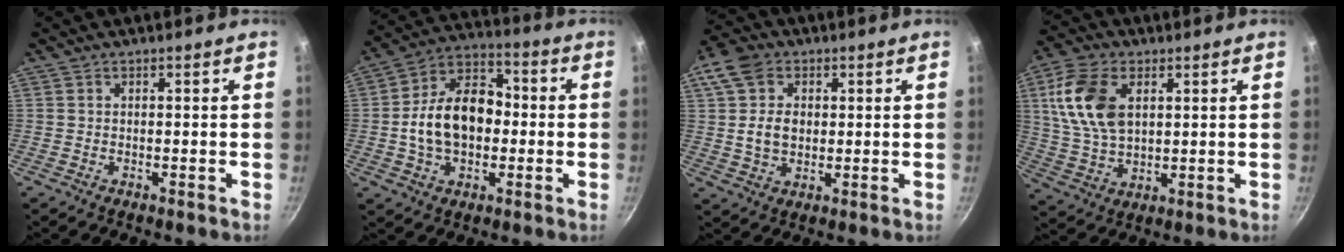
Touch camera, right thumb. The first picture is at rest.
{"total": 15.8, "force": [-1.0, 10.9, 11.4], "torque": [-0.160, 0.036, -0.029]}
{"total": 9.8, "force": [1.6, 7.4, 6.2], "torque": [-0.097, 0.005, 0.021]}
{"total": 13.8, "force": [3.9, 8.5, 10.2], "torque": [-0.186, -0.006, 0.078]}